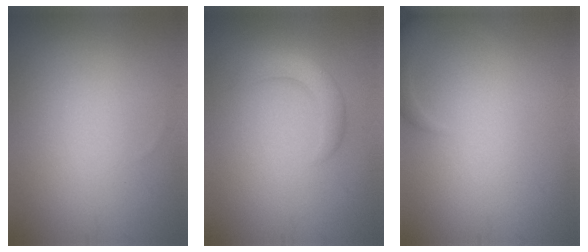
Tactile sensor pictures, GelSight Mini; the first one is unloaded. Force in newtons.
{"total": 2.7, "press": 2.7, "slide": 0.1}
{"total": 2.6, "press": 2.6, "slide": 0.3}